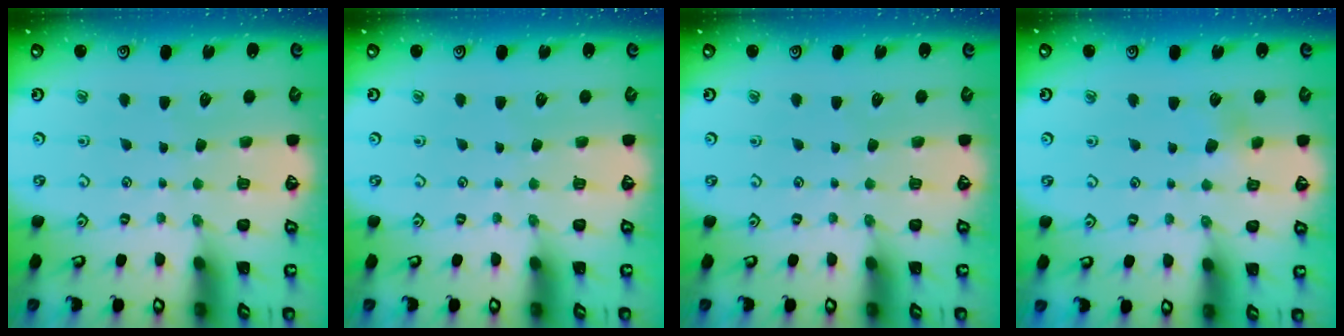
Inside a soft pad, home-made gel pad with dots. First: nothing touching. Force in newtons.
{"total": 0.0}
{"total": 0.0}
{"total": 3.9, "press": 3.9, "slide": 0.6}